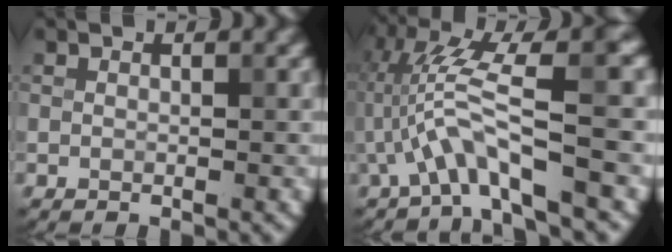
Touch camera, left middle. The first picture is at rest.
{"total": 6.8, "force": [-1.6, 0.8, 6.5], "torque": [-0.132, 0.019, -0.030]}